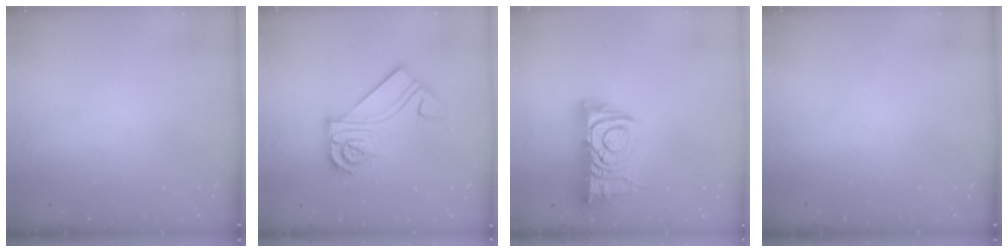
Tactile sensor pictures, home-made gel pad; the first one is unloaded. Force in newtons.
{"total": 13.3, "press": 13.3, "slide": 1.3}
{"total": 12.5, "press": 12.4, "slide": 1.3}
{"total": 0.0}